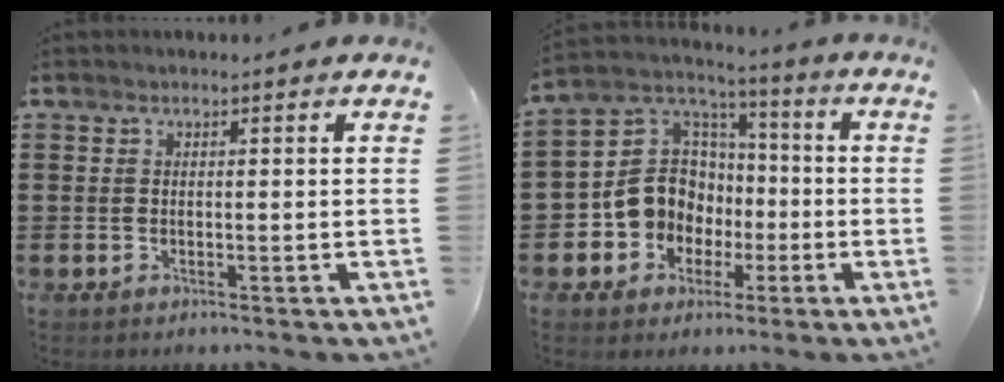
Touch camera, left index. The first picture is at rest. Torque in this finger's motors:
{"motor_torque": [1.51, 0.63, 0.63, 0.14]}